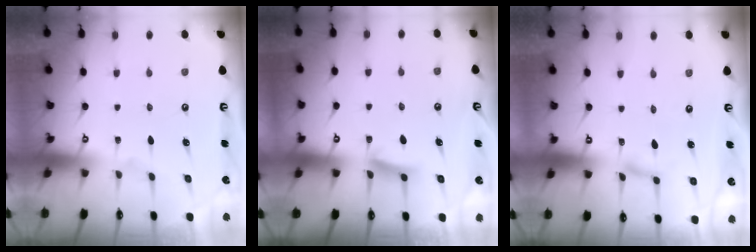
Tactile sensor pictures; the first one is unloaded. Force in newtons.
{"total": 5.9, "press": 5.8, "slide": 0.7}
{"total": 2.6, "press": 2.6, "slide": 0.1}